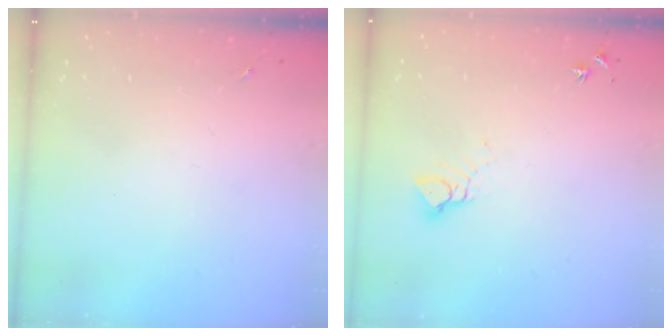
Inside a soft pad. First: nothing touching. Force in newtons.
{"total": 4.7, "press": 4.7, "slide": 0.3}